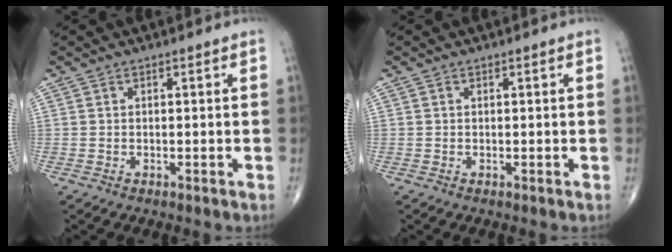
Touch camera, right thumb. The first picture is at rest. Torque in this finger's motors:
{"motor_torque": [-0.19, 0.03, -0.03, 0.05, 0.02]}